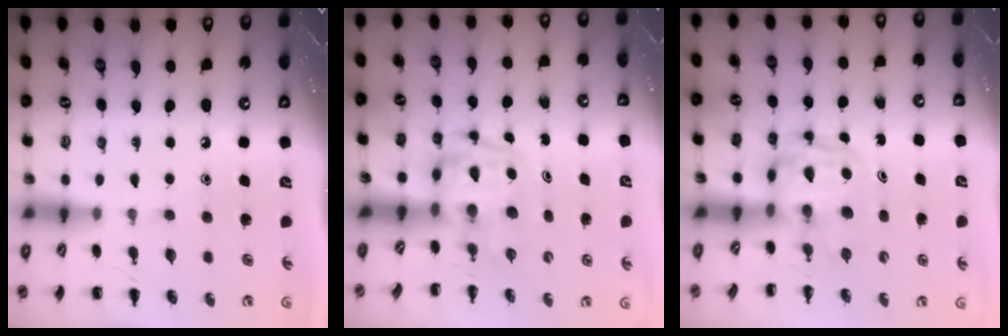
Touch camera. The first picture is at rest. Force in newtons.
{"total": 3.3, "press": 3.2, "slide": 0.5}
{"total": 2.7, "press": 2.7, "slide": 0.2}